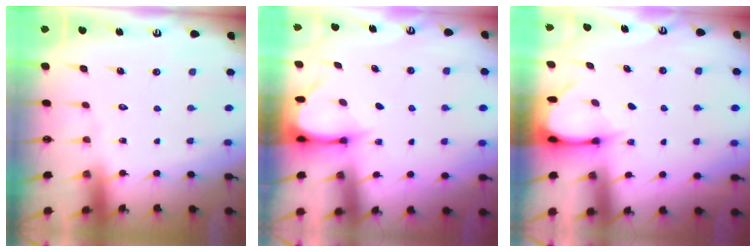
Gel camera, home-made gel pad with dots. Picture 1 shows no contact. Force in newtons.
{"total": 3.7, "press": 3.7, "slide": 0.3}
{"total": 3.4, "press": 3.4, "slide": 0.4}